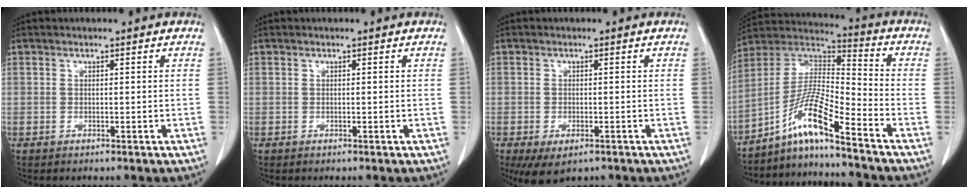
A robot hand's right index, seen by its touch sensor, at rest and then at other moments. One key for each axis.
{"total": 0.0}
{"total": 5.5, "fx": -3.3, "fy": 2.6, "fz": 3.5, "tx": -0.059, "ty": -0.010, "tz": -0.047}
{"total": 10.6, "fx": -7.4, "fy": -0.2, "fz": 7.6, "tx": -0.151, "ty": 0.013, "tz": -0.139}